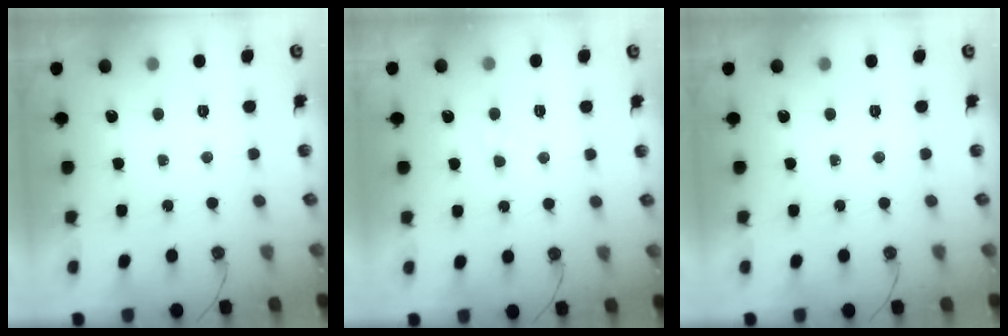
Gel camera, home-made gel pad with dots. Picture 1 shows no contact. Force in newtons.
{"total": 2.4, "press": 2.3, "slide": 0.3}
{"total": 0.0}